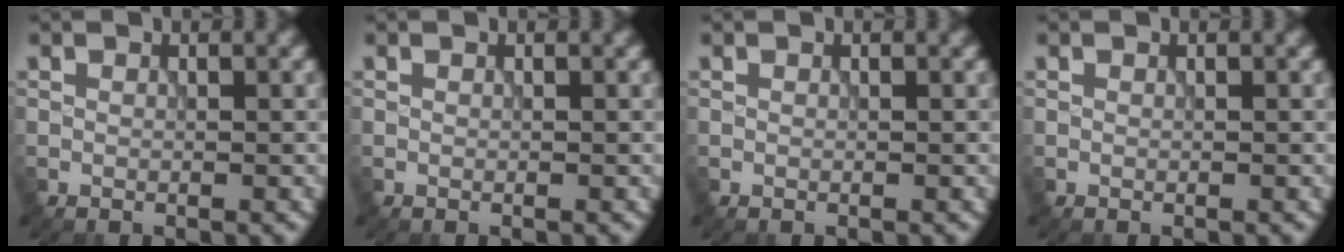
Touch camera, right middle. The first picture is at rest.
{"total": 0.0}
{"total": 0.0}
{"total": 0.0}